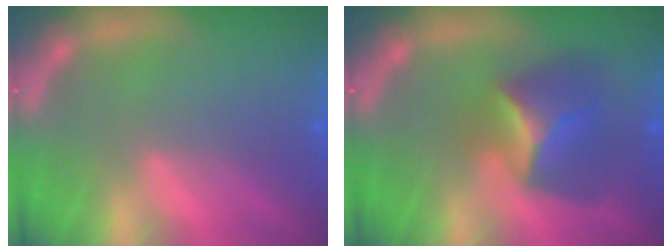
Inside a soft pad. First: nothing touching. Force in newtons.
{"total": 5.4}